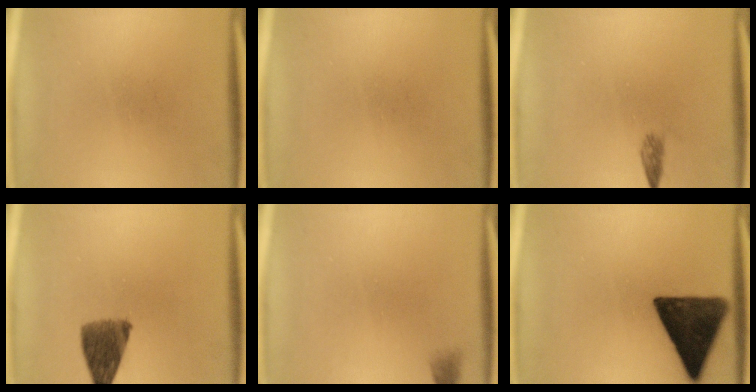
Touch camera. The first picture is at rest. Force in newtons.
{"total": 0.0}
{"total": 1.3}
{"total": 7.4}
{"total": 1.2}
{"total": 14.2}